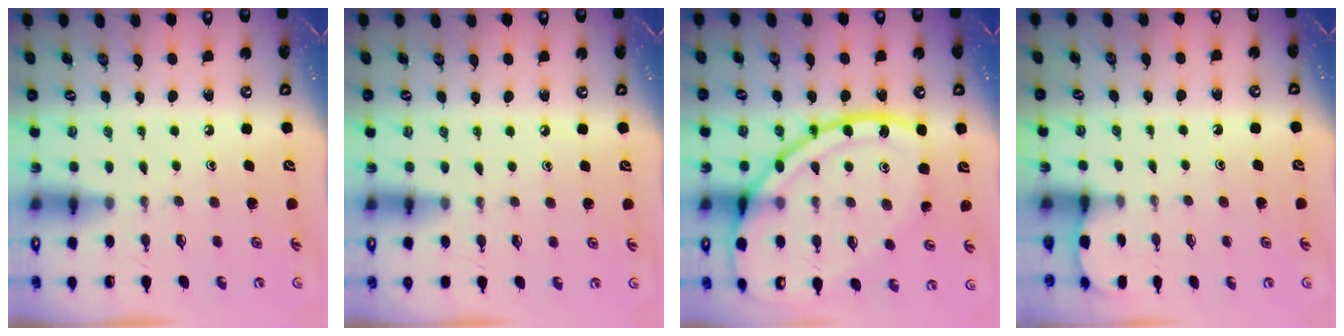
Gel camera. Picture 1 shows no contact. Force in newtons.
{"total": 3.6, "press": 3.6, "slide": 0.5}
{"total": 19.6, "press": 19.5, "slide": 2.0}
{"total": 1.7, "press": 1.6, "slide": 0.2}